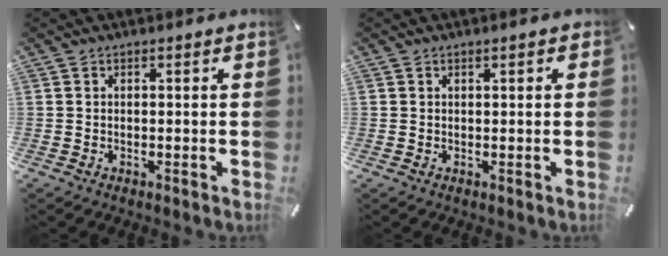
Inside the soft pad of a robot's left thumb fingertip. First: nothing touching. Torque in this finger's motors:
{"motor_torque": [-0.43, -0.12, -0.04, 0.04, 0.07]}